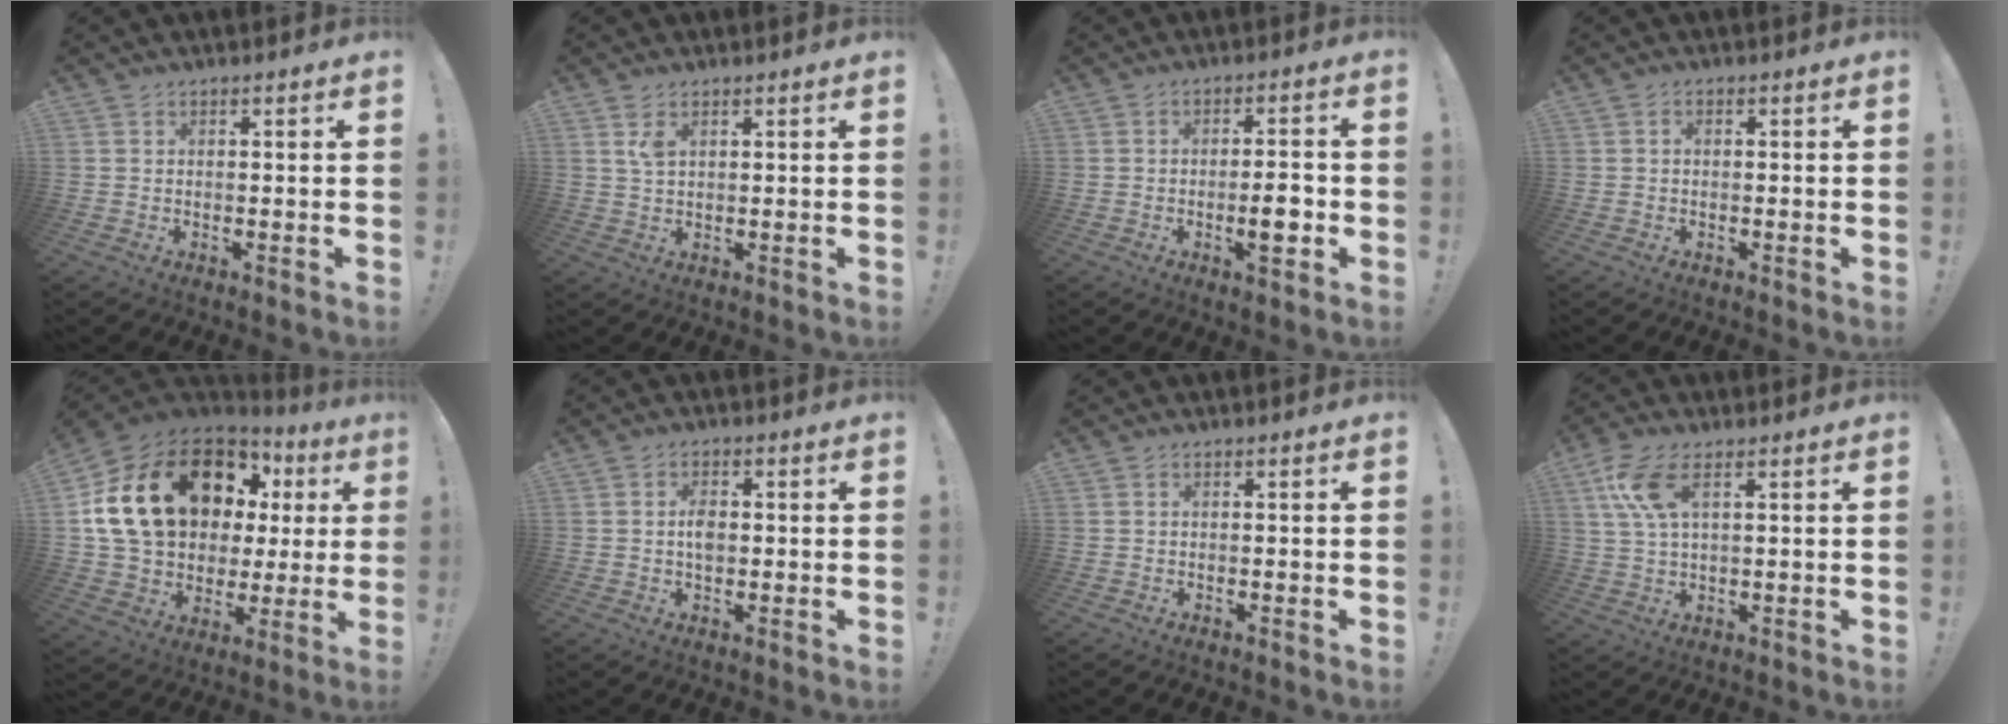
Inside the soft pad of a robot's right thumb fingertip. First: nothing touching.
{"total": 3.2, "force": [1.6, 1.5, 2.4], "torque": [-0.039, -0.004, 0.025]}
{"total": 6.7, "force": [-2.0, 2.2, 6.0], "torque": [-0.074, 0.007, -0.032]}
{"total": 2.5, "force": [-1.4, 1.8, 1.0], "torque": [-0.020, 0.009, -0.029]}
{"total": 24.1, "force": [9.2, 15.6, 16.0], "torque": [-0.281, -0.035, 0.201]}
{"total": 3.7, "force": [-0.2, 2.3, 2.9], "torque": [-0.046, 0.005, -0.006]}
{"total": 0.0}
{"total": 9.0, "force": [3.5, 3.7, 7.4], "torque": [-0.146, 0.003, 0.069]}